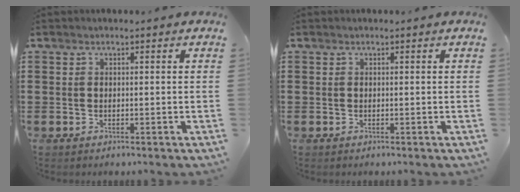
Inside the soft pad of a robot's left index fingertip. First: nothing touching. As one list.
[{"total": 0.0}]